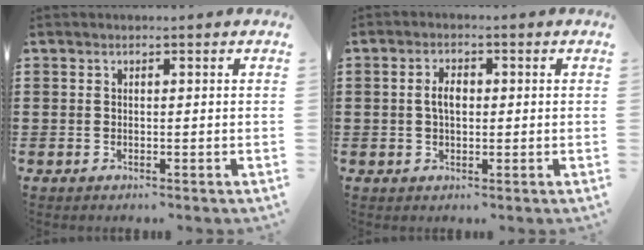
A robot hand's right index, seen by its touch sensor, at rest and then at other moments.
{"total": 3.0, "force": [0.1, 1.6, 2.6], "torque": [-0.051, 0.007, 0.000]}